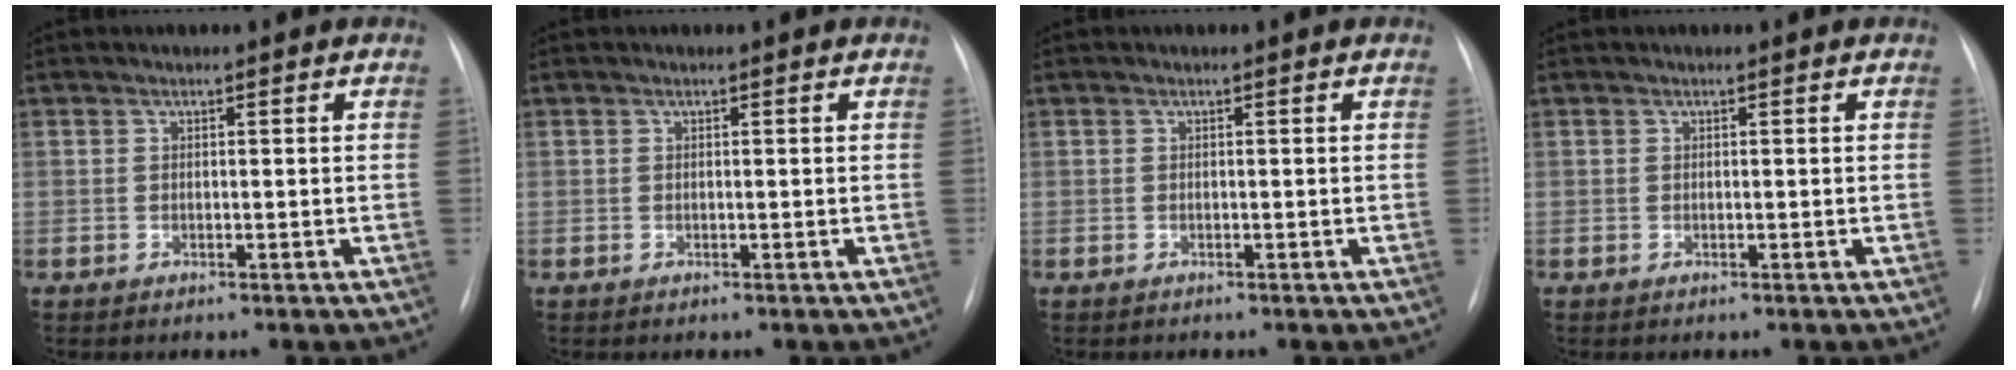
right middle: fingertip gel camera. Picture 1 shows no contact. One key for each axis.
{"total": 0.0}
{"total": 0.0}
{"total": 0.0}